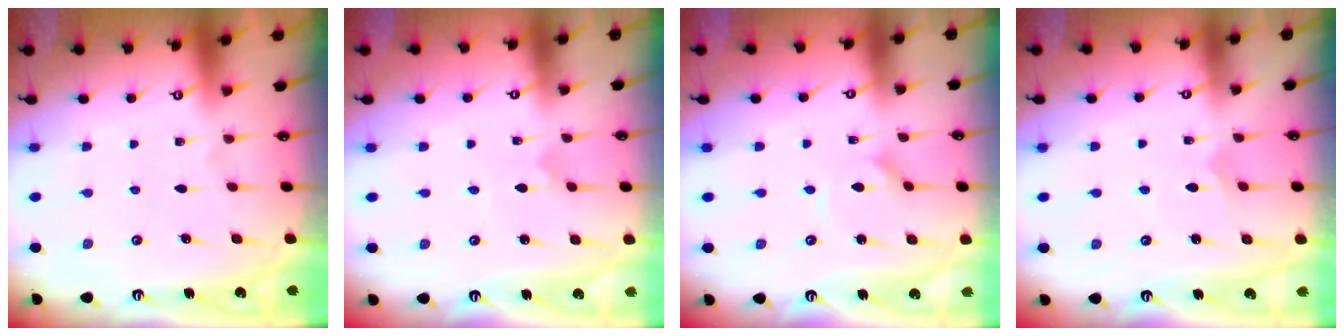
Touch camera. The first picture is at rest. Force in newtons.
{"total": 0.8, "press": 0.8, "slide": 0.0}
{"total": 1.2, "press": 1.1, "slide": 0.2}
{"total": 2.6, "press": 2.6, "slide": 0.2}